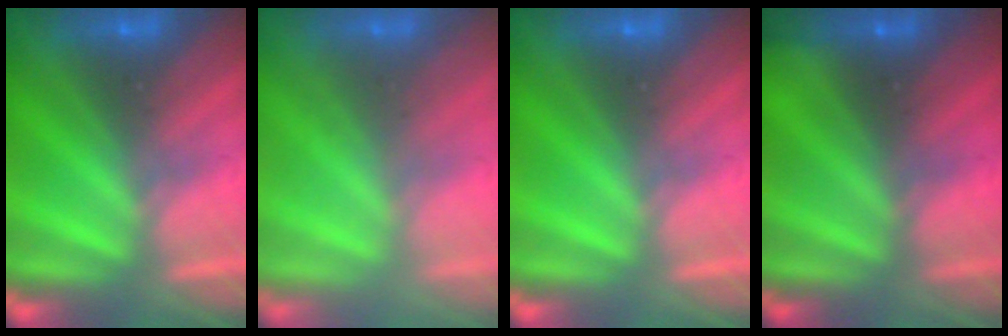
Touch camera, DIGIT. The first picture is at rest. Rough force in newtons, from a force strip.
{"total": 2.2}
{"total": 0.0}
{"total": 1.8}